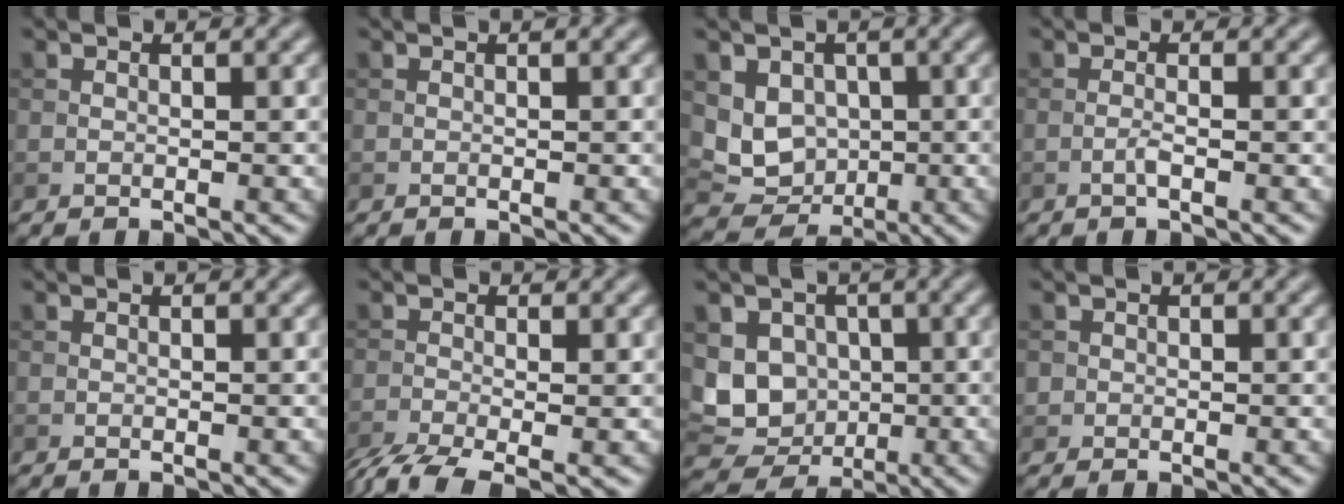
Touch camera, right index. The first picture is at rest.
{"total": 0.5, "force": [0.2, 0.1, 0.5], "torque": [-0.007, 0.006, 0.003]}
{"total": 5.5, "force": [0.6, 4.7, 2.7], "torque": [-0.044, -0.007, 0.011]}
{"total": 1.0, "force": [-0.4, 0.1, 0.9], "torque": [-0.018, 0.003, -0.011]}
{"total": 0.0}
{"total": 4.5, "force": [-3.0, 1.3, 3.1], "torque": [-0.066, -0.016, -0.063]}
{"total": 6.4, "force": [0.0, 5.6, 3.2], "torque": [-0.046, -0.010, -0.003]}
{"total": 0.7, "force": [0.0, 0.7, 0.0], "torque": [0.005, -0.003, -0.002]}